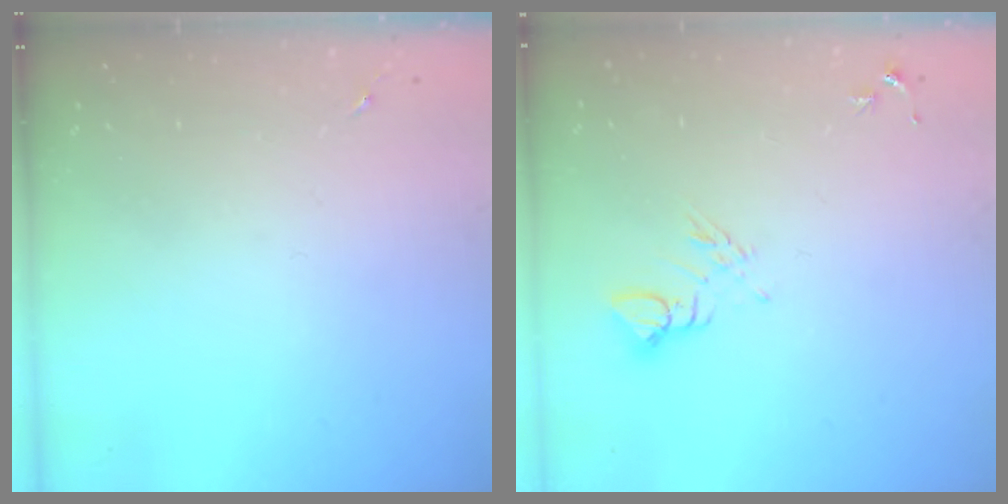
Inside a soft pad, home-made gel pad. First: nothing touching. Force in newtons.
{"total": 6.6, "press": 6.6, "slide": 0.5}